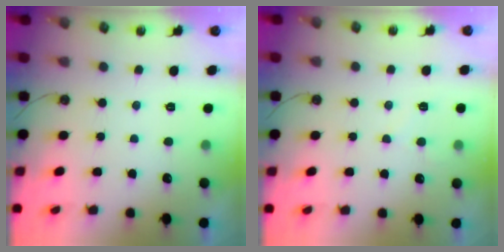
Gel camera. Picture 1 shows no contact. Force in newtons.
{"total": 4.8, "press": 4.8, "slide": 0.5}